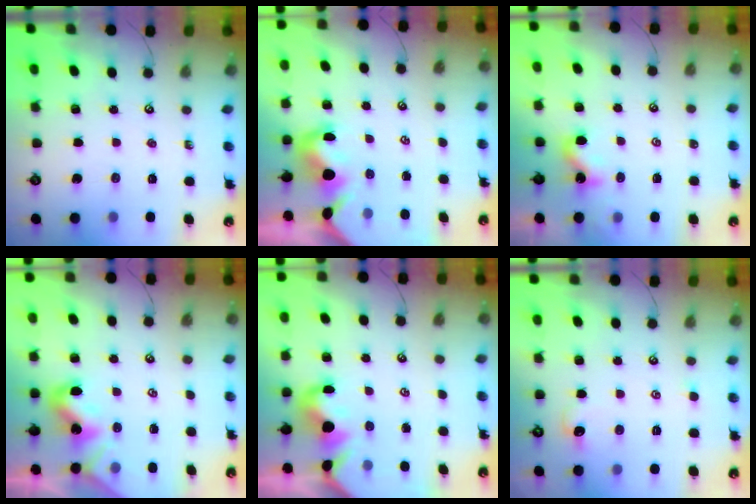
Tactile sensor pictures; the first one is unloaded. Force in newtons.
{"total": 1.9, "press": 1.6, "slide": 1.0}
{"total": 1.8, "press": 1.8, "slide": 0.5}
{"total": 2.0, "press": 2.0, "slide": 0.4}
{"total": 1.4, "press": 1.3, "slide": 0.5}
{"total": 1.0, "press": 0.9, "slide": 0.6}